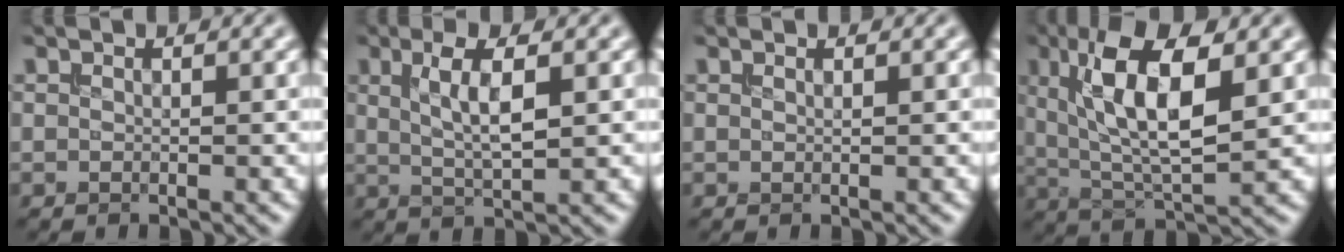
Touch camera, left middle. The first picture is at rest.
{"total": 4.4, "force": [0.9, 1.2, 4.1], "torque": [-0.082, 0.001, 0.018]}
{"total": 0.5, "force": [0.2, 0.2, 0.4], "torque": [-0.001, 0.001, -0.002]}
{"total": 9.3, "force": [2.4, 3.3, 8.3], "torque": [-0.152, -0.002, 0.041]}